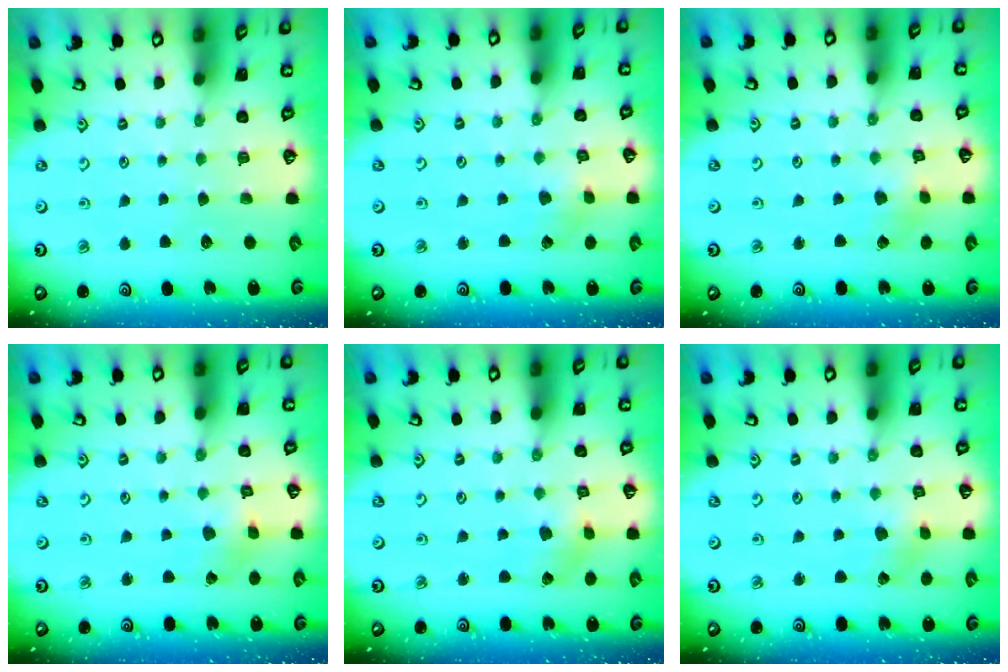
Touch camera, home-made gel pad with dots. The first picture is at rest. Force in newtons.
{"total": 1.4, "press": 1.3, "slide": 0.3}
{"total": 2.5, "press": 2.5, "slide": 0.2}
{"total": 1.7, "press": 1.6, "slide": 0.4}
{"total": 2.6, "press": 2.6, "slide": 0.4}
{"total": 1.4, "press": 1.4, "slide": 0.3}